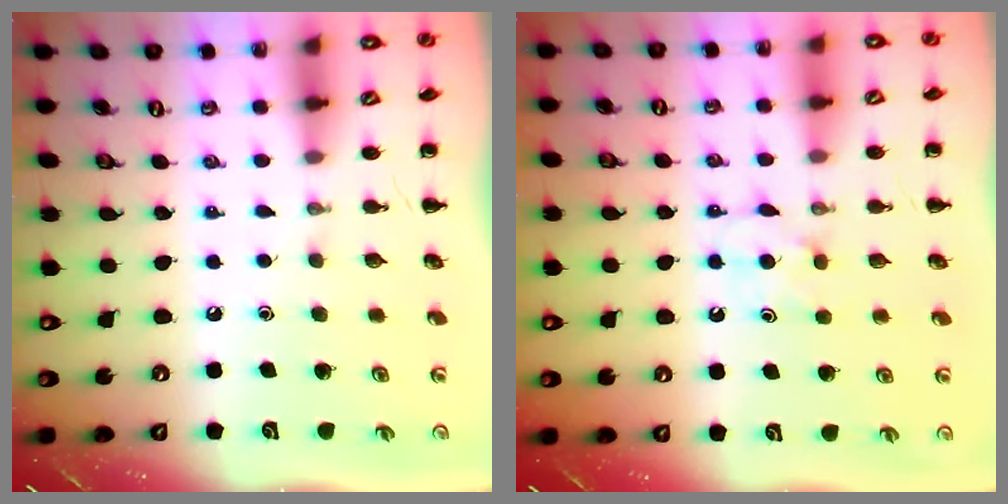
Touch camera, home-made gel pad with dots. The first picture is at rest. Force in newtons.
{"total": 4.9, "press": 4.7, "slide": 1.4}